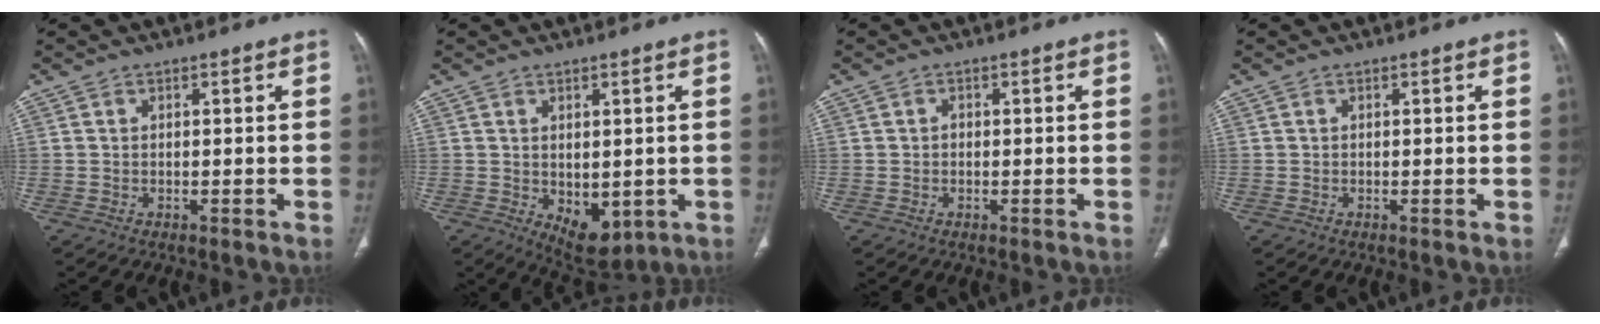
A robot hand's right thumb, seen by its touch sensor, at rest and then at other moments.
{"total": 7.5, "force": [-1.4, 4.4, 5.9], "torque": [-0.065, -0.011, 0.003]}
{"total": 0.6, "force": [-0.1, 0.6, 0.2], "torque": [0.000, 0.003, -0.003]}
{"total": 0.0}